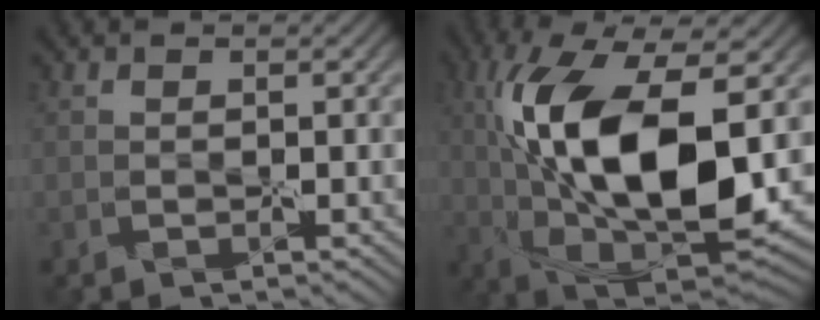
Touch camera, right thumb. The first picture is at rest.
{"total": 14.3, "force": [1.7, 6.5, 12.7], "torque": [-0.239, 0.012, 0.028]}